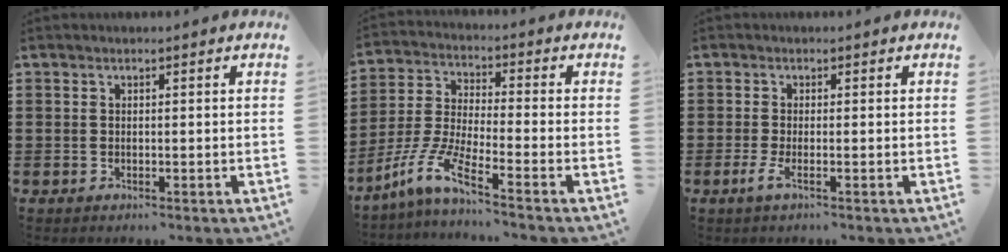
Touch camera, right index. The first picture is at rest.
{"total": 7.2, "force": [-5.3, 0.2, 4.9], "torque": [-0.140, -0.025, -0.115]}
{"total": 2.2, "force": [-0.9, 0.2, 2.0], "torque": [-0.050, -0.012, -0.019]}